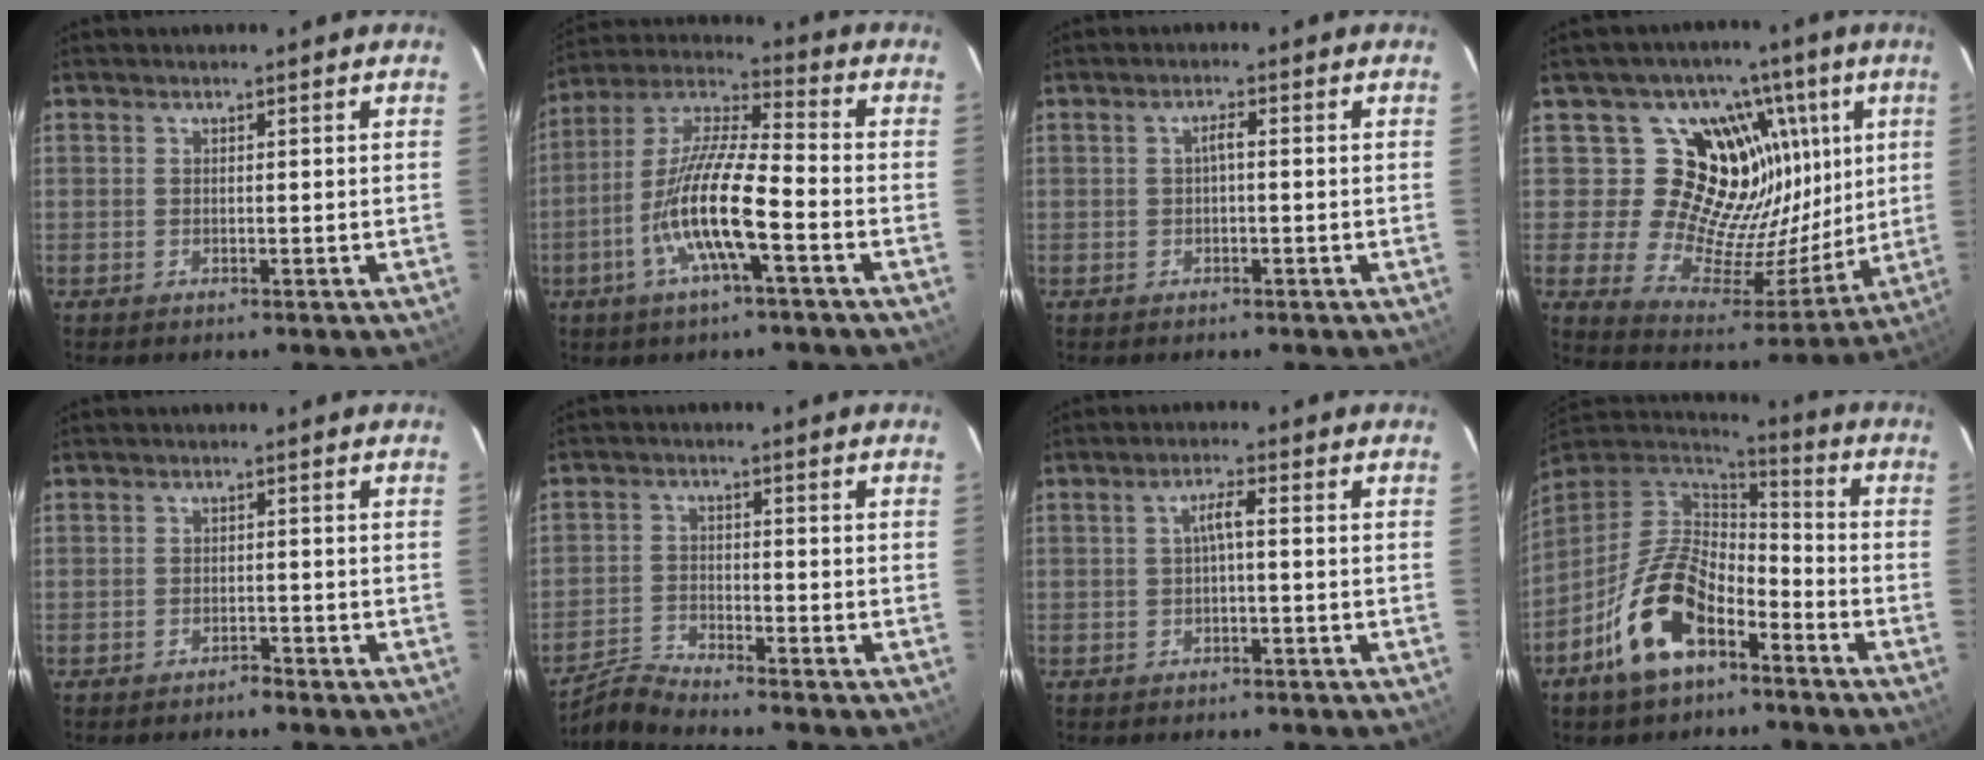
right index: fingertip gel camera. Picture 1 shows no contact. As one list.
[{"total": 13.7, "force": [-5.0, 2.2, 12.6], "torque": [-0.253, -0.004, -0.103]}, {"total": 1.4, "force": [-0.2, 0.3, 1.3], "torque": [-0.025, 0.010, -0.003]}, {"total": 19.6, "force": [8.3, 15.6, 8.6], "torque": [-0.144, -0.012, 0.151]}, {"total": 1.4, "force": [-1.3, 0.4, 0.1], "torque": [-0.007, 0.007, -0.020]}, {"total": 4.7, "force": [-4.6, -1.0, 0.2], "torque": [-0.018, 0.007, -0.097]}, {"total": 2.5, "force": [-0.3, 0.2, 2.4], "torque": [-0.048, 0.010, -0.003]}, {"total": 15.9, "force": [-8.7, 7.8, 10.8], "torque": [-0.217, 0.002, -0.160]}]